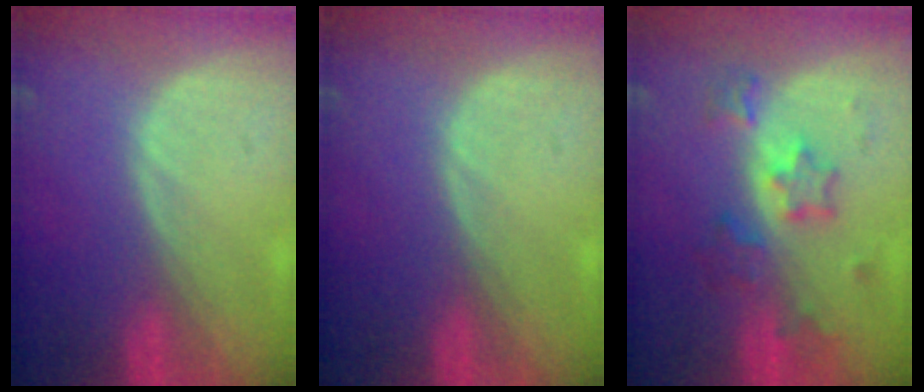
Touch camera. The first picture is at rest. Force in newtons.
{"total": 0.0}
{"total": 5.9, "press": 5.8, "slide": 1.0}